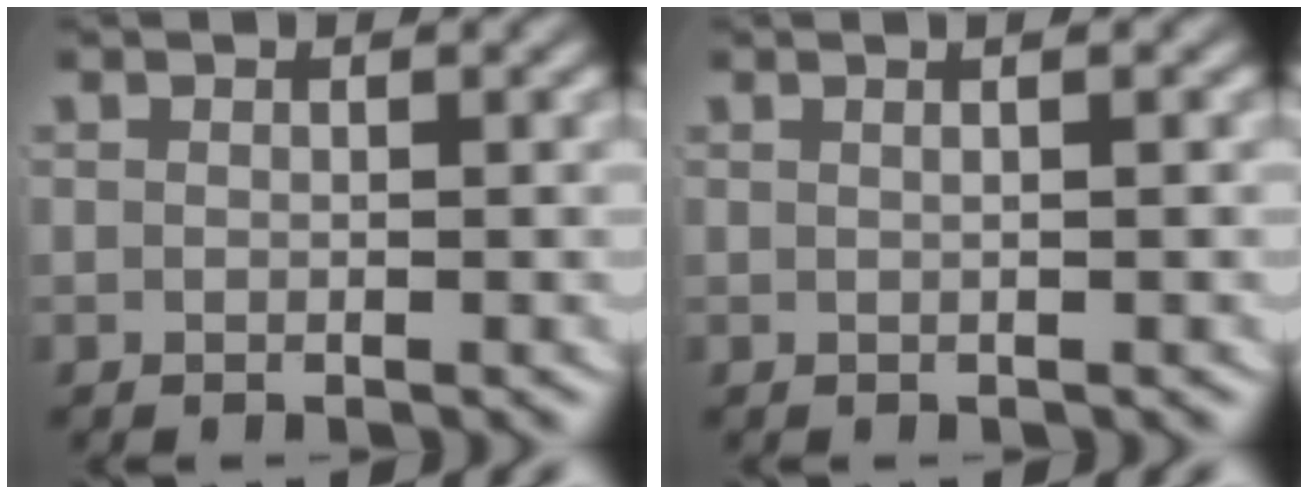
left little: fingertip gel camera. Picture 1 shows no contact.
{"total": 1.2, "force": [0.3, -0.3, 1.2], "torque": [-0.012, 0.008, 0.003]}